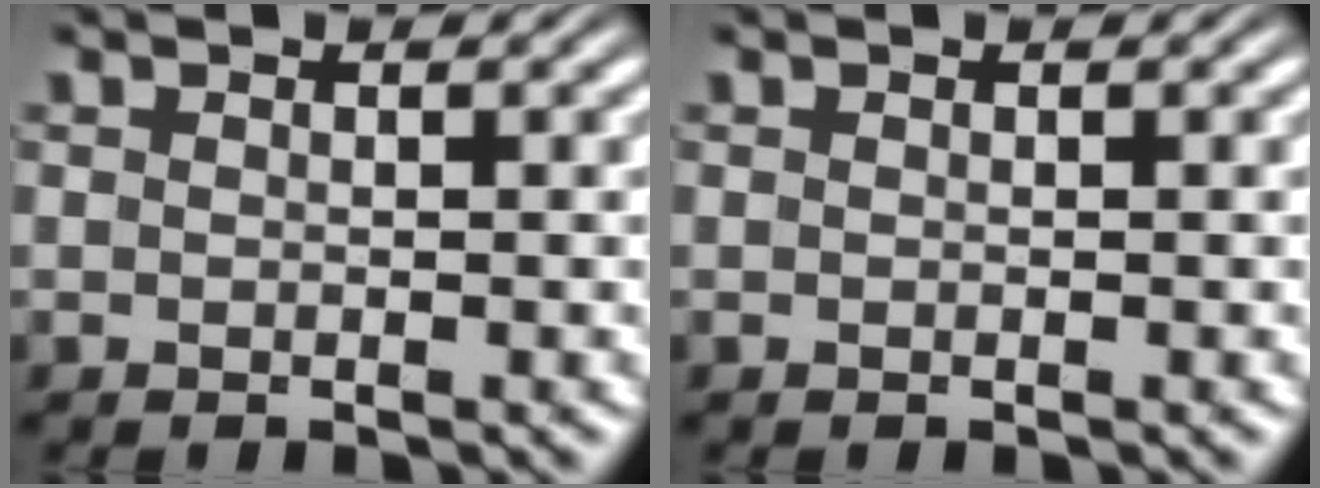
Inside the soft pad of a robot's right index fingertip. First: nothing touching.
{"total": 0.0}